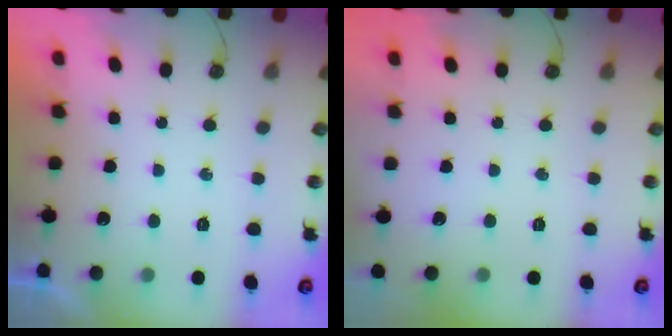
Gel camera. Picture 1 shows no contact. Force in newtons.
{"total": 0.0}